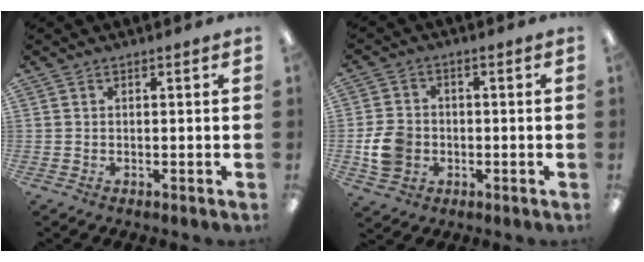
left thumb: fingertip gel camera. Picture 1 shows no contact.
{"total": 7.8, "force": [-1.6, 6.5, 4.0], "torque": [-0.078, 0.007, -0.029]}